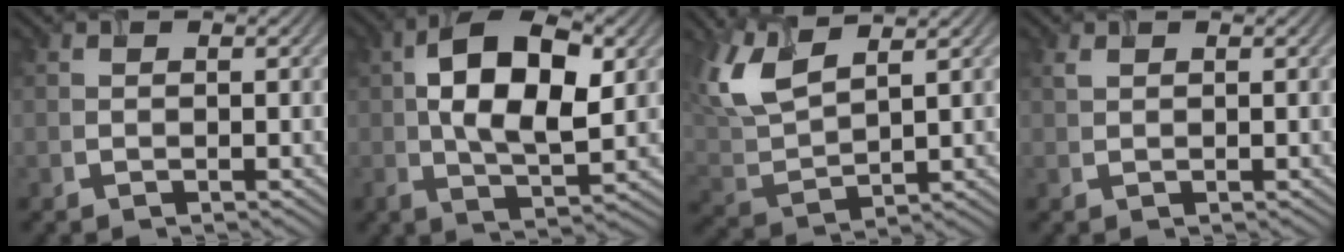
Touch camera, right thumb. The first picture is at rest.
{"total": 12.3, "force": [1.9, 5.9, 10.6], "torque": [-0.189, 0.007, 0.030]}
{"total": 9.0, "force": [5.3, 3.4, 6.5], "torque": [-0.170, 0.009, 0.106]}
{"total": 0.8, "force": [0.5, 0.4, 0.5], "torque": [-0.017, 0.000, 0.012]}